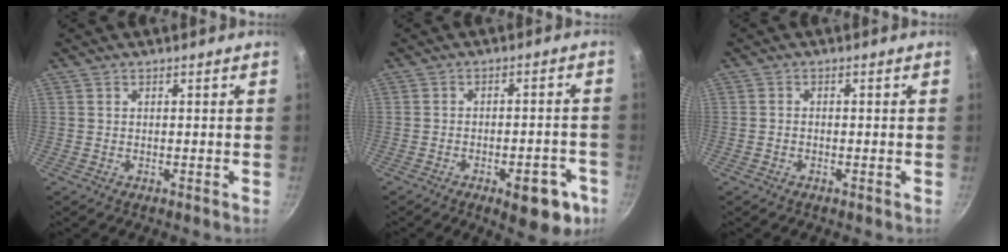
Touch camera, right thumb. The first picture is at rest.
{"total": 10.6, "force": [-5.0, 4.6, 8.1], "torque": [-0.065, 0.029, -0.054]}
{"total": 1.0, "force": [-0.6, 0.7, 0.4], "torque": [-0.010, 0.005, -0.012]}